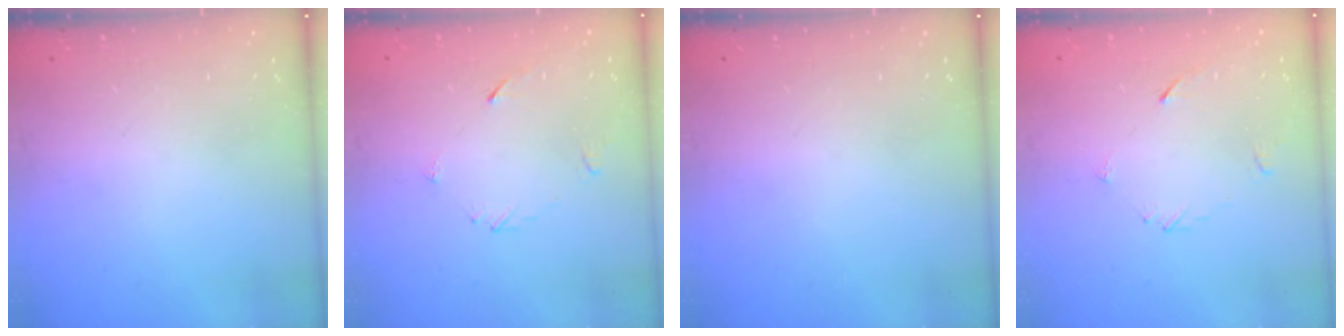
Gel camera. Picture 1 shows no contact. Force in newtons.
{"total": 4.0, "press": 3.9, "slide": 0.5}
{"total": 0.0}
{"total": 4.0, "press": 3.9, "slide": 0.5}